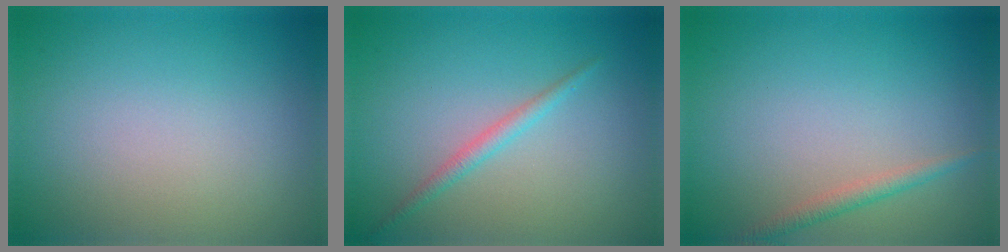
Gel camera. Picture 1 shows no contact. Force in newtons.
{"total": 1.3, "press": 1.3, "slide": 0.1}
{"total": 1.5, "press": 1.5, "slide": 0.0}